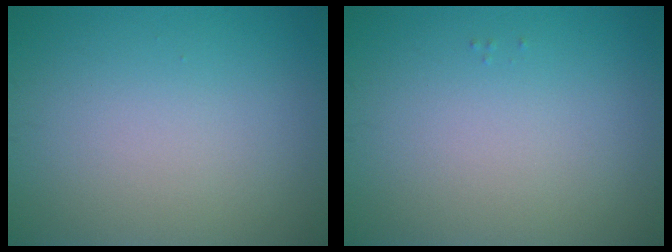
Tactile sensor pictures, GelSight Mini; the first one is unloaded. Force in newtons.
{"total": 0.0}